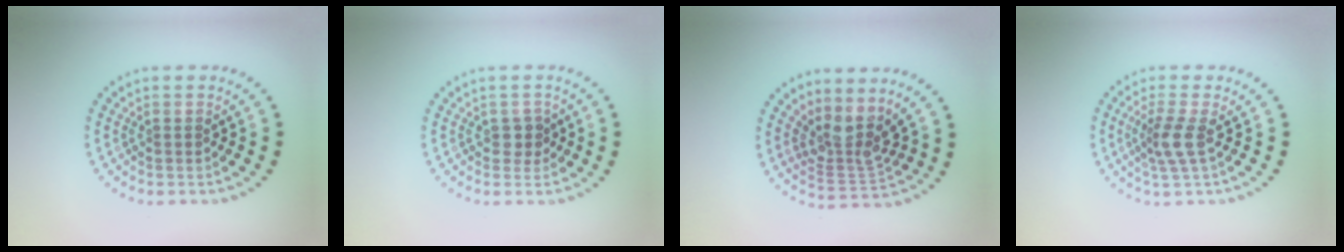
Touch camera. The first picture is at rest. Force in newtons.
{"total": 1.4, "press": 1.3, "slide": 0.7}
{"total": 3.6, "press": 2.8, "slide": 2.3}
{"total": 2.5, "press": 1.9, "slide": 1.6}